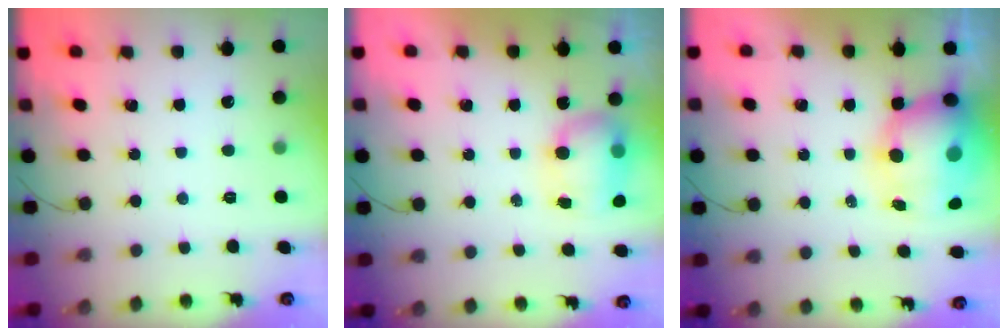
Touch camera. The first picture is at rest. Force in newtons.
{"total": 7.9, "press": 7.8, "slide": 1.2}
{"total": 13.3, "press": 13.0, "slide": 2.7}